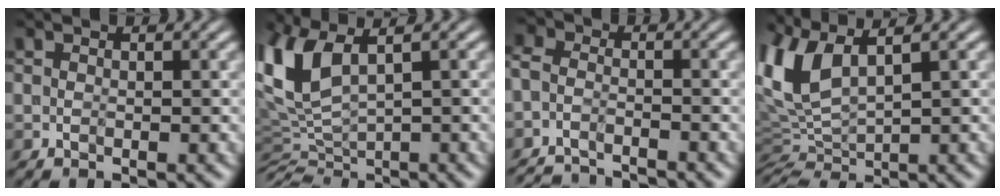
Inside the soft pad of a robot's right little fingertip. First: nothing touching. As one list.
[{"total": 5.3, "force": [1.2, 2.4, 4.5], "torque": [-0.134, -0.001, 0.020]}, {"total": 5.7, "force": [-5.5, 0.9, 1.1], "torque": [-0.036, -0.013, -0.100]}, {"total": 5.2, "force": [2.2, 1.8, 4.3], "torque": [-0.130, 0.007, 0.046]}]